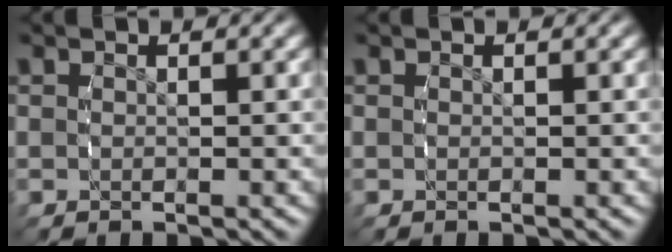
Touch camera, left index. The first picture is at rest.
{"total": 0.0}